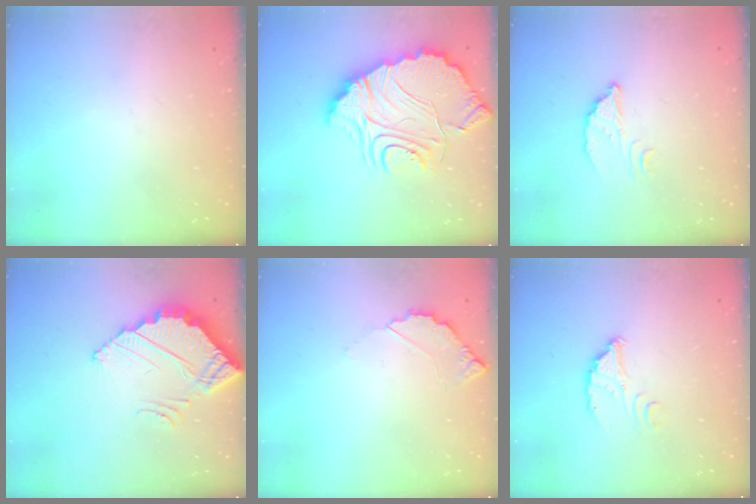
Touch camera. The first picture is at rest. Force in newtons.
{"total": 20.6, "press": 20.5, "slide": 1.8}
{"total": 2.8, "press": 2.8, "slide": 0.2}
{"total": 4.3, "press": 4.3, "slide": 0.3}
{"total": 3.5, "press": 3.5, "slide": 0.3}
{"total": 3.0, "press": 3.0, "slide": 0.3}